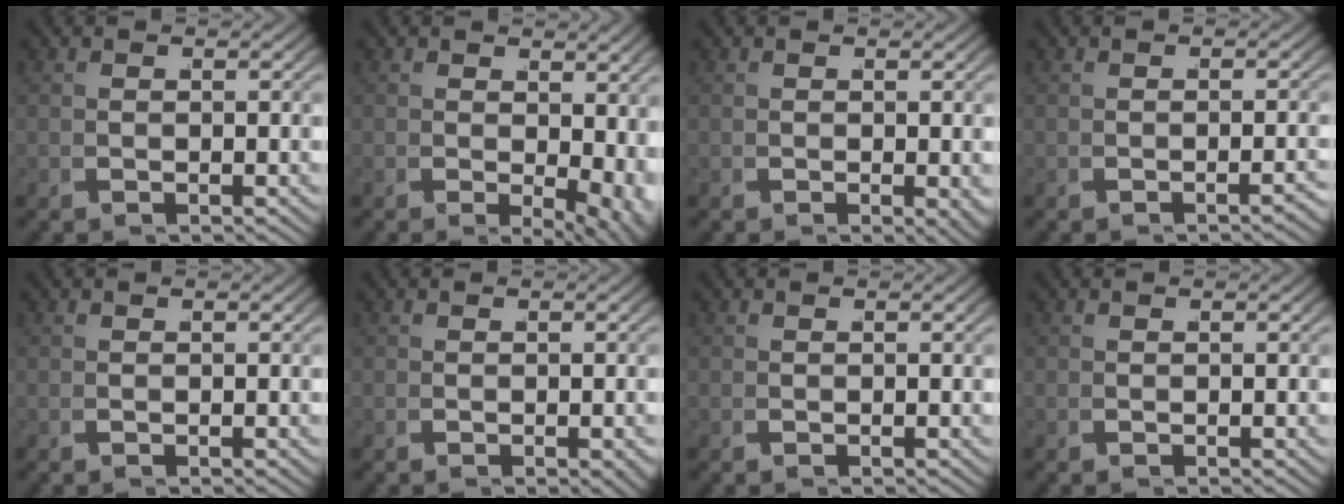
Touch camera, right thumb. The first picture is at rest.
{"total": 4.8, "force": [0.3, 2.7, 3.9], "torque": [-0.052, -0.020, 0.014]}
{"total": 1.4, "force": [-0.2, 0.6, 1.3], "torque": [-0.014, -0.007, 0.000]}
{"total": 1.1, "force": [-1.0, -0.1, 0.5], "torque": [-0.008, 0.005, -0.017]}
{"total": 0.0}
{"total": 1.0, "force": [-0.4, 0.3, 0.8], "torque": [-0.011, -0.003, -0.003]}
{"total": 0.0}
{"total": 0.0}